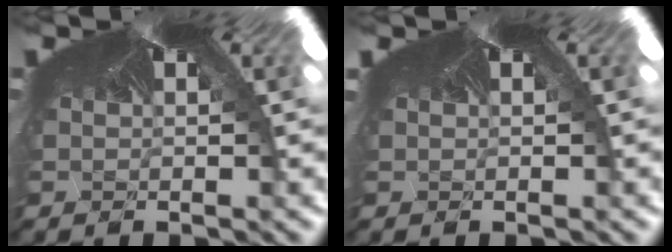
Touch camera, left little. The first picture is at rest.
{"total": 0.0}